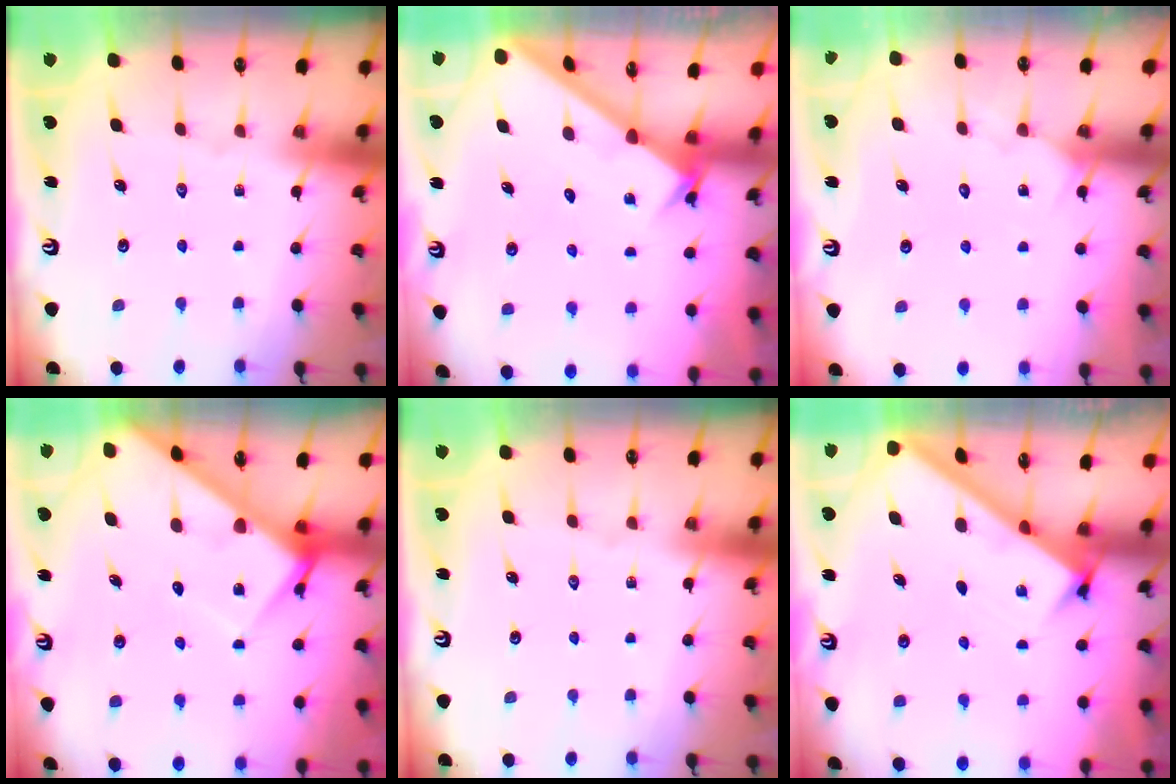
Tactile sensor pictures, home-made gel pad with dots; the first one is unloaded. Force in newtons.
{"total": 2.1, "press": 2.1, "slide": 0.2}
{"total": 6.0, "press": 6.0, "slide": 0.4}
{"total": 5.3, "press": 5.3, "slide": 0.6}
{"total": 0.0}
{"total": 2.9, "press": 2.9, "slide": 0.3}